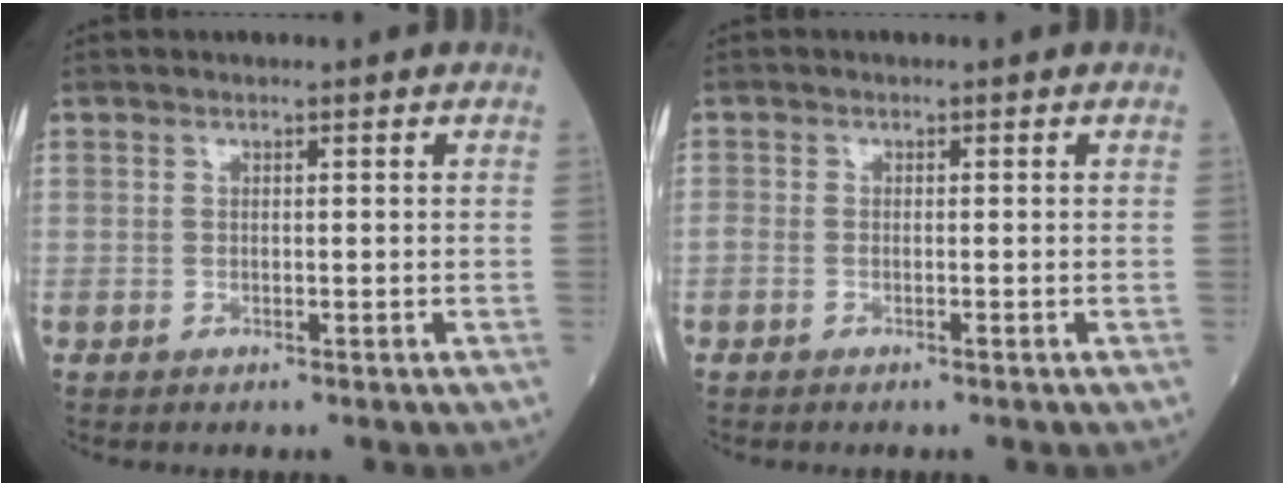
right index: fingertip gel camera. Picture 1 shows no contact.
{"total": 1.2, "force": [-0.6, 0.5, 0.9], "torque": [-0.025, -0.001, -0.010]}